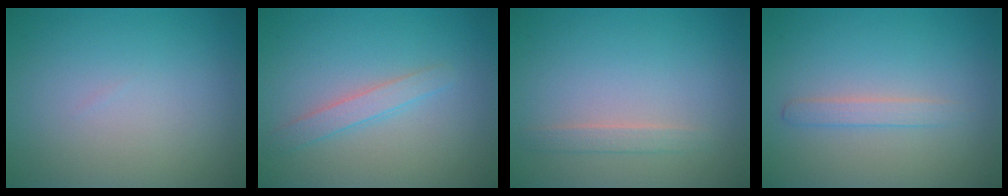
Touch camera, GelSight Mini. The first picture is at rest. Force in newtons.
{"total": 1.8, "press": 1.8, "slide": 0.1}
{"total": 1.2, "press": 1.2, "slide": 0.1}
{"total": 1.4, "press": 1.4, "slide": 0.0}